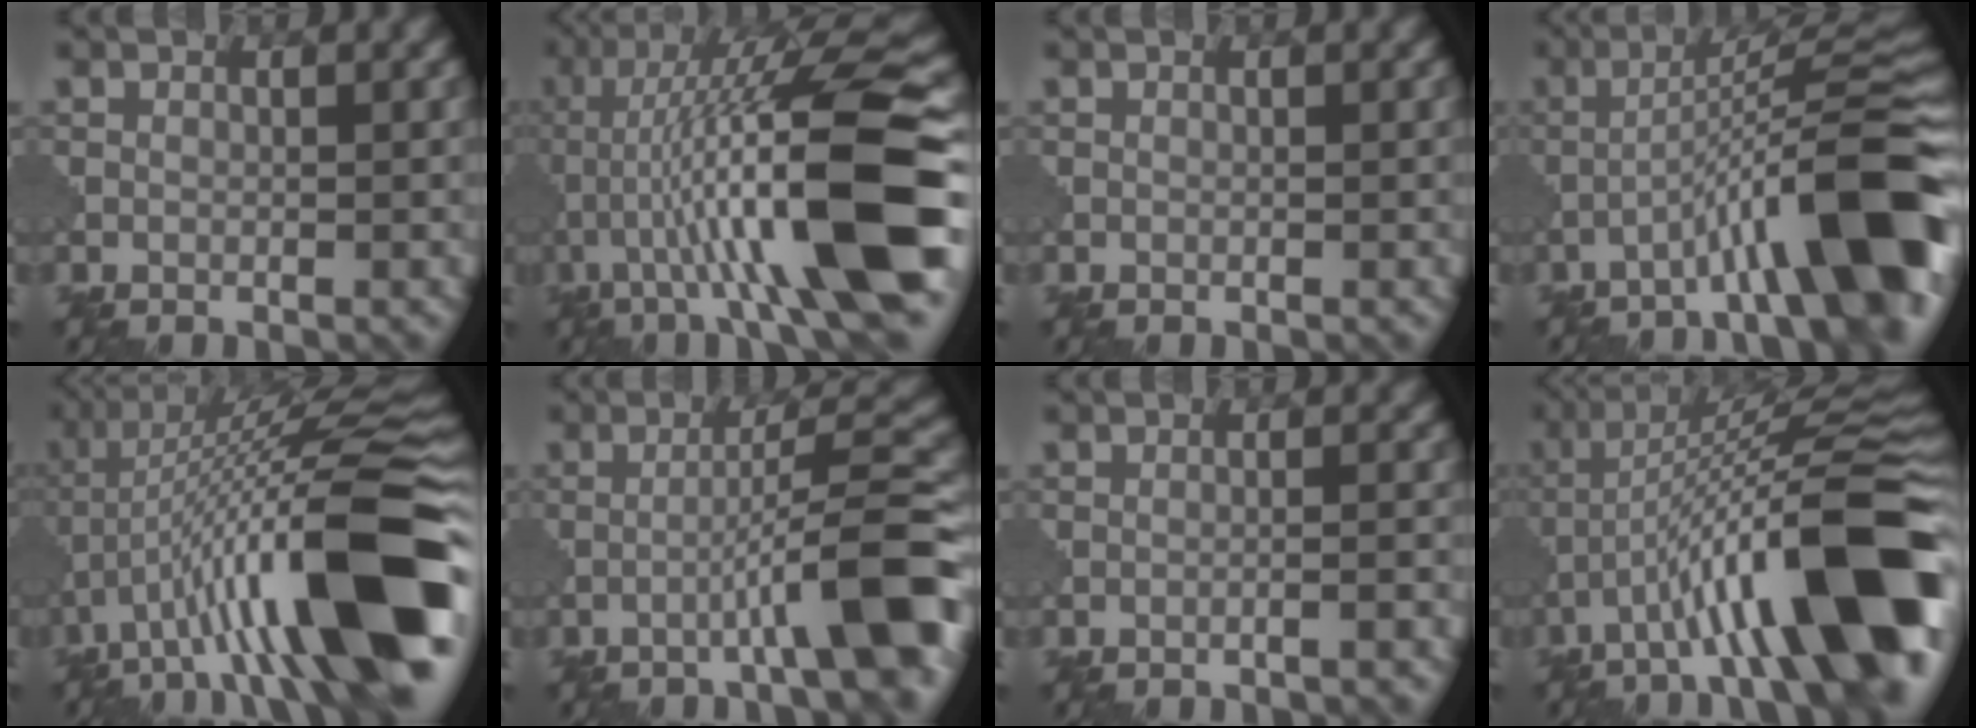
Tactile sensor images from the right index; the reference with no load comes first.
{"total": 14.0, "force": [-2.4, 1.9, 13.7], "torque": [-0.208, 0.035, -0.034]}
{"total": 0.0}
{"total": 11.2, "force": [-5.5, 1.4, 9.6], "torque": [-0.134, 0.029, -0.085]}
{"total": 16.1, "force": [-4.5, 4.0, 15.0], "torque": [-0.239, 0.029, -0.070]}
{"total": 7.8, "force": [-2.9, 0.7, 7.2], "torque": [-0.097, 0.025, -0.057]}
{"total": 1.4, "force": [-0.8, 0.3, 1.1], "torque": [-0.009, 0.006, -0.030]}
{"total": 14.7, "force": [-5.4, 3.1, 13.3], "torque": [-0.209, 0.020, -0.080]}